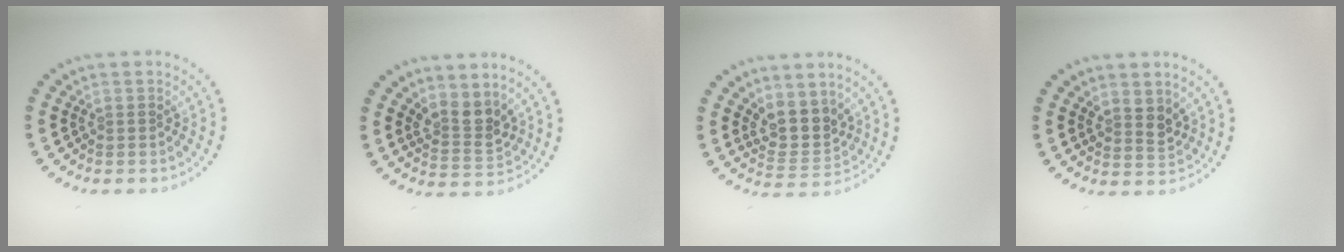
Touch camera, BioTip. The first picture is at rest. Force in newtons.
{"total": 2.7, "press": 2.1, "slide": 1.6}
{"total": 3.6, "press": 2.9, "slide": 2.1}
{"total": 1.9, "press": 1.6, "slide": 1.0}